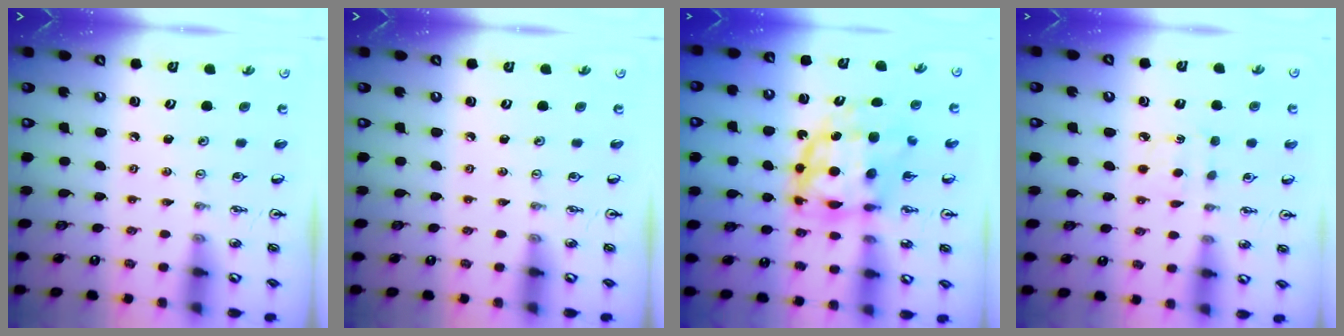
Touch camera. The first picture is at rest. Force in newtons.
{"total": 0.0}
{"total": 10.3, "press": 10.3, "slide": 0.9}
{"total": 3.9, "press": 3.9, "slide": 0.5}